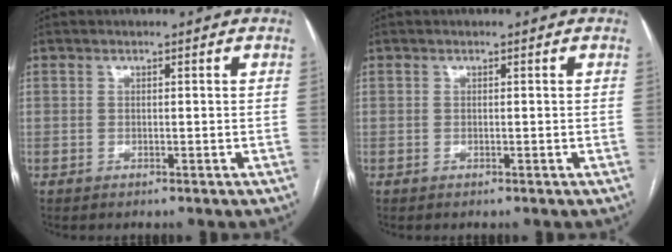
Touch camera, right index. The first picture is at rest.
{"total": 0.0}